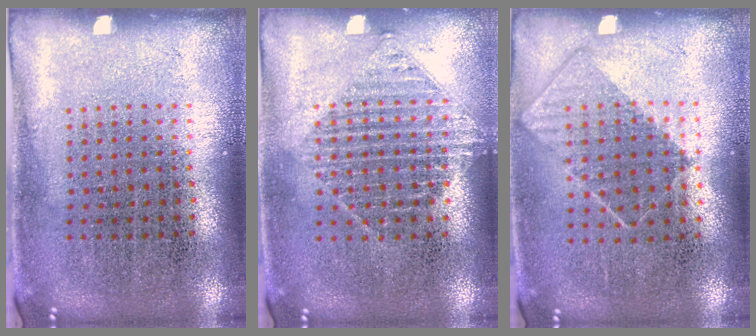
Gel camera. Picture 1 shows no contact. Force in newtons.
{"total": 1.2, "press": 1.1, "slide": 0.5}
{"total": 0.8, "press": 0.7, "slide": 0.5}